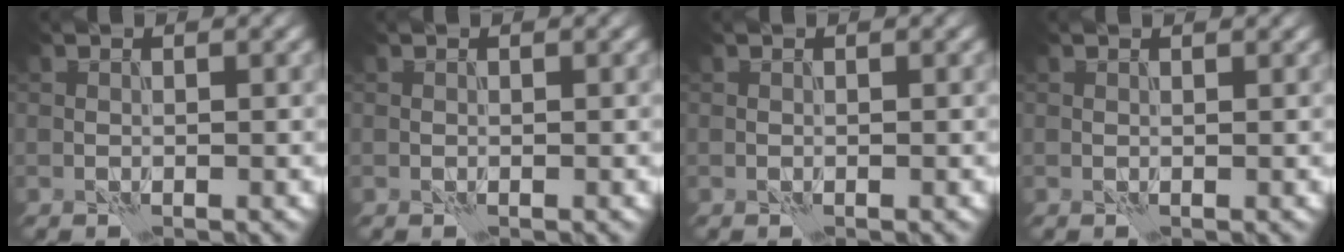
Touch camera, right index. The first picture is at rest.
{"total": 0.0}
{"total": 0.0}
{"total": 0.8, "force": [0.7, 0.0, 0.3], "torque": [-0.009, -0.001, 0.008]}